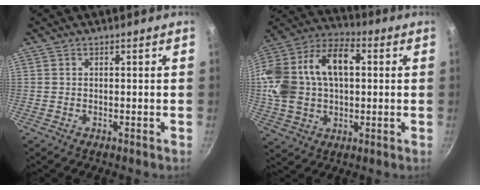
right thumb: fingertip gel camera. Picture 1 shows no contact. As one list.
[{"total": 23.1, "force": [2.9, 14.5, 17.7], "torque": [-0.357, 0.027, 0.046]}]